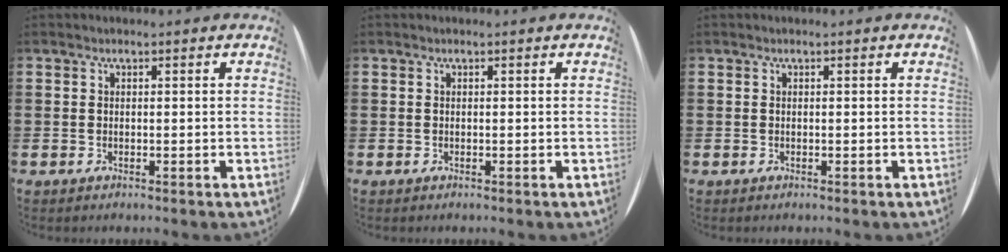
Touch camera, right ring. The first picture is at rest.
{"total": 0.0}
{"total": 0.0}